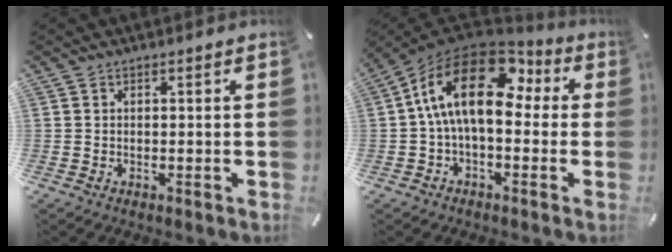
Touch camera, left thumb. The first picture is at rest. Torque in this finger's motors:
{"motor_torque": [0.39, 1.48, 1.68, -1.09, 0.82]}